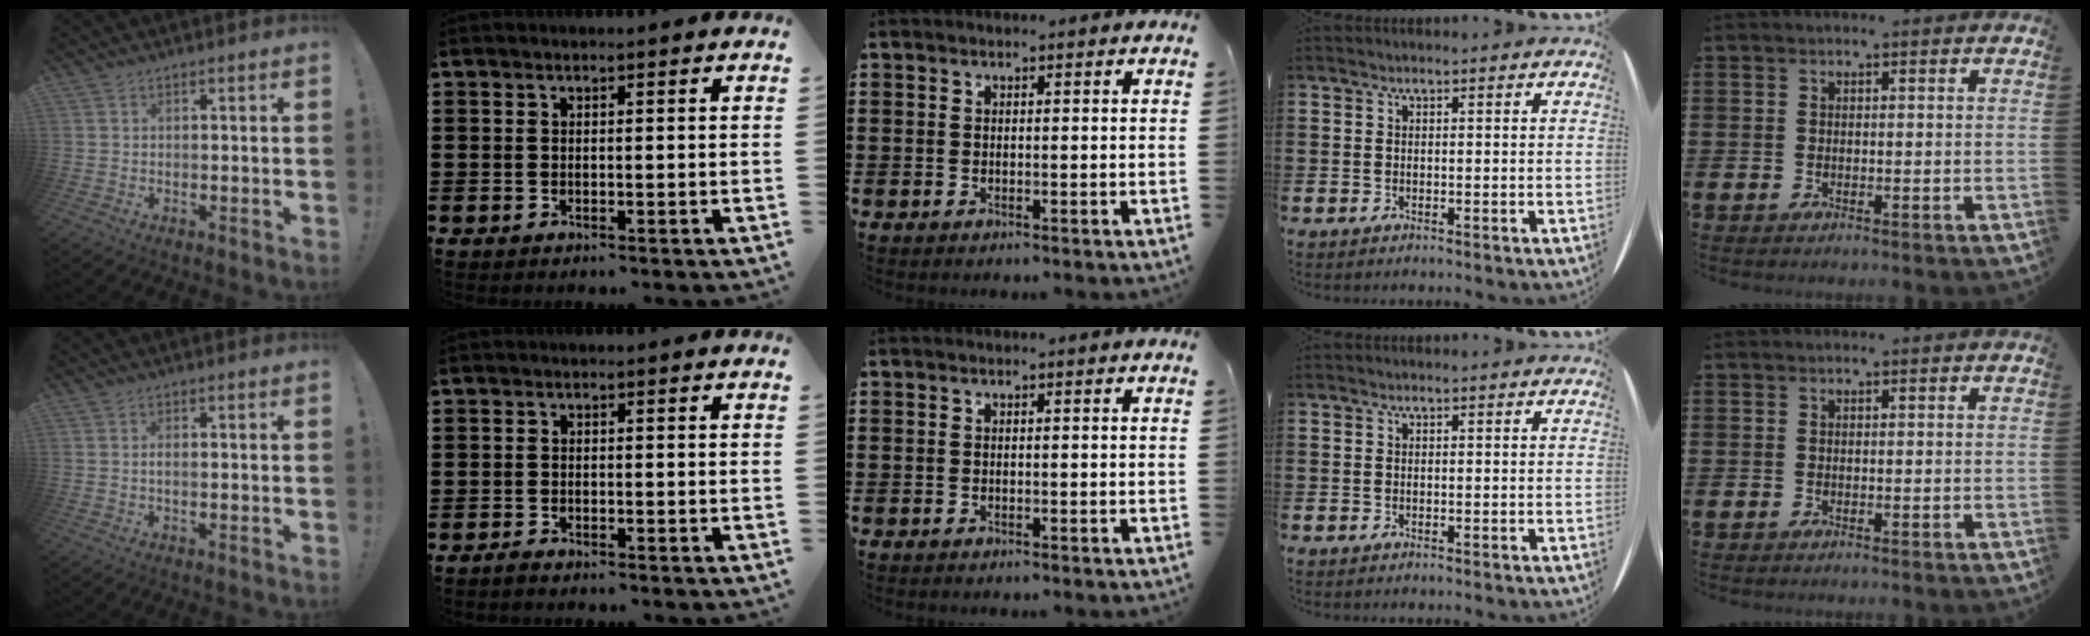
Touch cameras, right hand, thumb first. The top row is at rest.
{"thumb": {"total": 1.5, "force": [-0.4, 0.5, 1.4], "torque": [-0.029, 0.005, -0.007]}, "index": {"total": 0.8, "force": [-0.8, 0.0, 0.1], "torque": [-0.005, -0.002, -0.016]}}